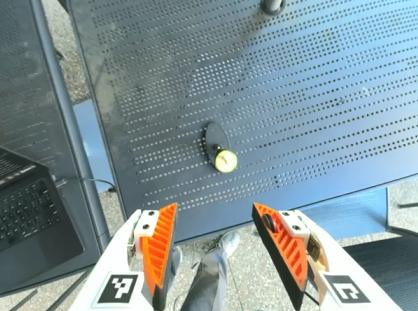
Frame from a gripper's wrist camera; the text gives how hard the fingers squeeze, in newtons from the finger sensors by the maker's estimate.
{"total": 0.0}